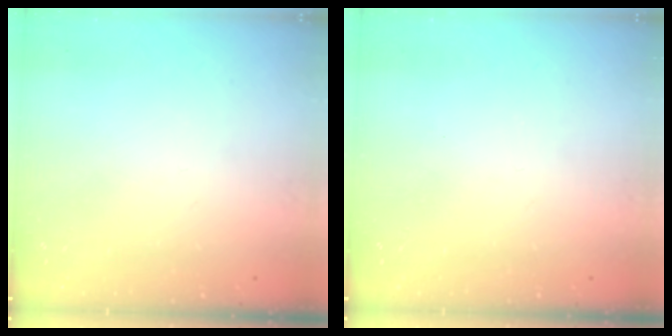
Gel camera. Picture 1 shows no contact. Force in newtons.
{"total": 0.0}